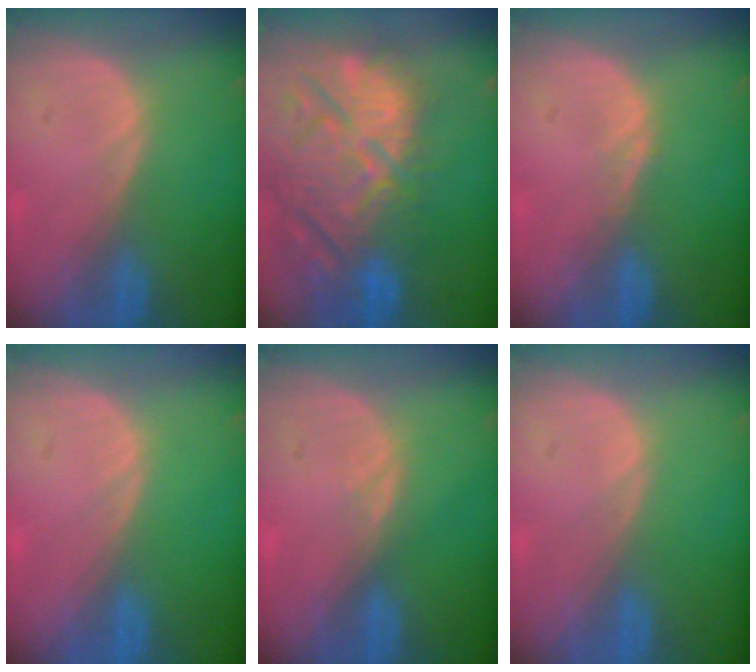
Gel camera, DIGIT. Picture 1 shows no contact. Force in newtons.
{"total": 15.1, "press": 12.9, "slide": 7.8}
{"total": 1.0, "press": 1.0, "slide": 0.1}
{"total": 0.0}
{"total": 0.9, "press": 0.9, "slide": 0.4}
{"total": 0.0}